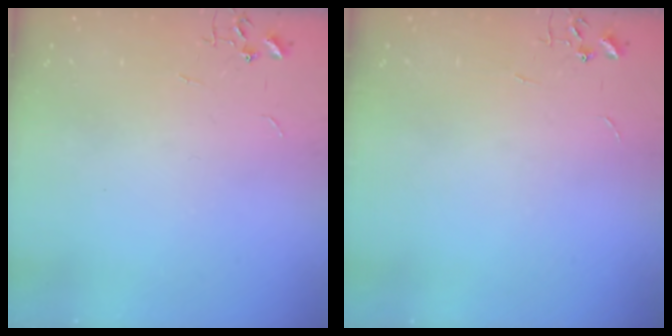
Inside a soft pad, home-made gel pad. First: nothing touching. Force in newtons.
{"total": 0.0}